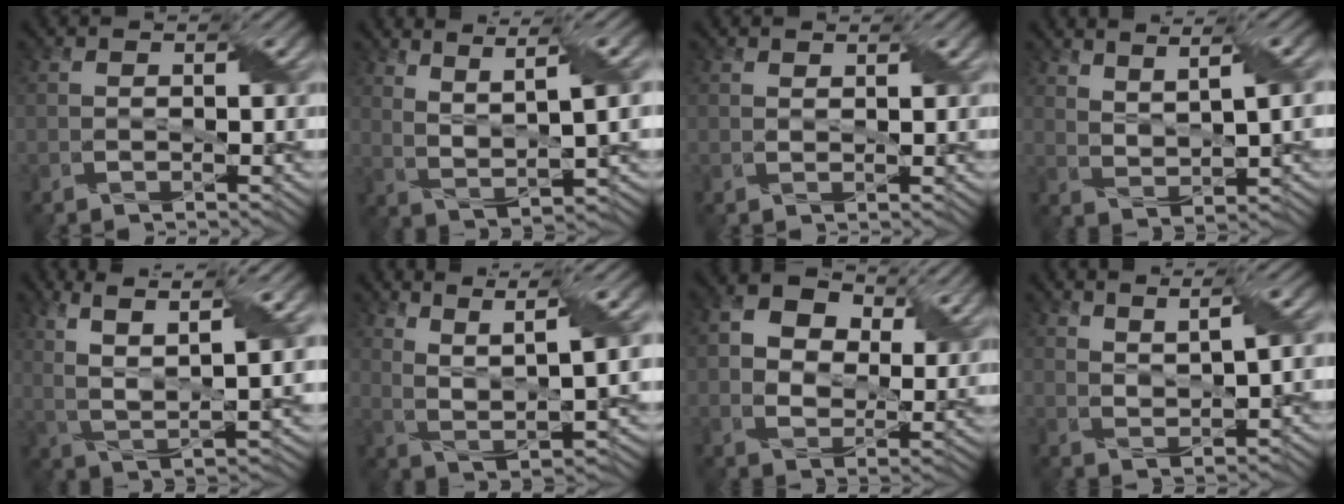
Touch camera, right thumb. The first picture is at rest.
{"total": 8.0, "force": [4.8, 1.5, 6.2], "torque": [-0.122, 0.009, 0.088]}
{"total": 0.8, "force": [0.8, 0.1, 0.1], "torque": [-0.007, 0.000, 0.016]}
{"total": 5.4, "force": [3.8, 1.0, 3.8], "torque": [-0.073, 0.004, 0.075]}
{"total": 9.1, "force": [4.7, 2.1, 7.5], "torque": [-0.161, 0.006, 0.093]}
{"total": 9.1, "force": [5.3, 1.8, 7.2], "torque": [-0.148, 0.011, 0.098]}
{"total": 9.9, "force": [4.3, 6.5, 6.1], "torque": [-0.130, 0.005, 0.069]}
{"total": 4.7, "force": [2.9, 0.9, 3.5], "torque": [-0.066, 0.006, 0.058]}